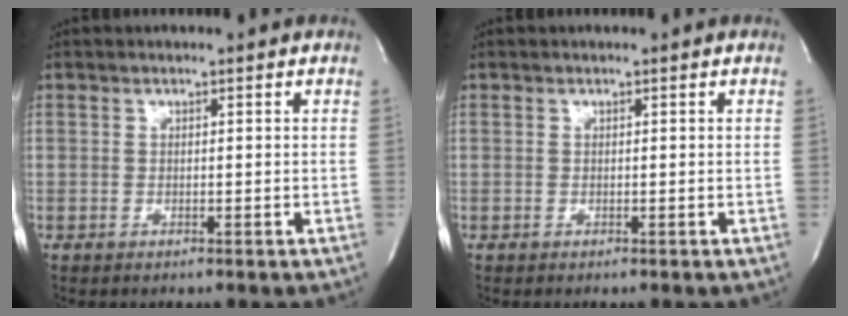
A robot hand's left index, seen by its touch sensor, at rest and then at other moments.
{"total": 0.0}